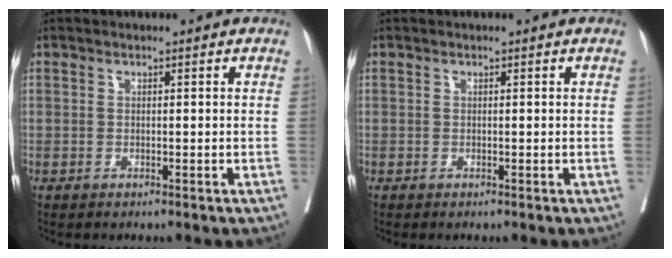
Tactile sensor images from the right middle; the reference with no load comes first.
{"total": 0.0}